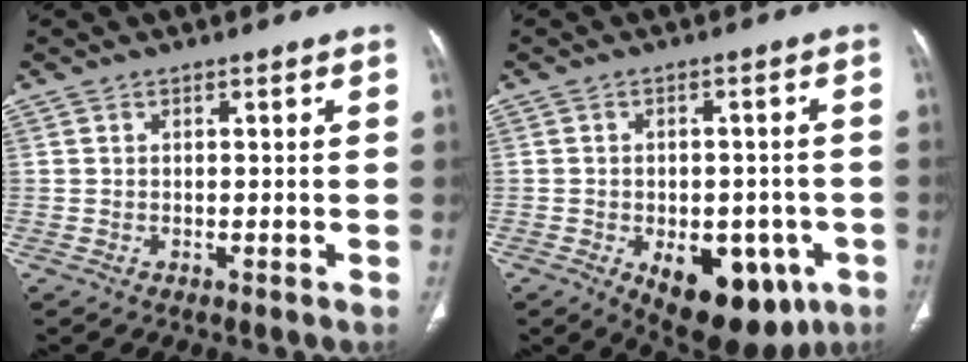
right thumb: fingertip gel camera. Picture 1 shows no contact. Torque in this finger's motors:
{"motor_torque": [1.69, 1.86, 0.69, 0.62, 0.27]}